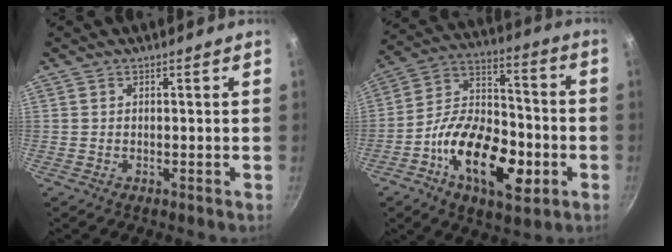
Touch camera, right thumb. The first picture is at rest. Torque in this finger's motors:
{"motor_torque": [2.62, 2.39, 1.37, -1.40, 0.28]}